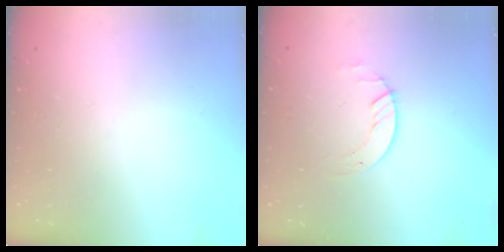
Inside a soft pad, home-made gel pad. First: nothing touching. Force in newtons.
{"total": 2.0, "press": 2.0, "slide": 0.2}